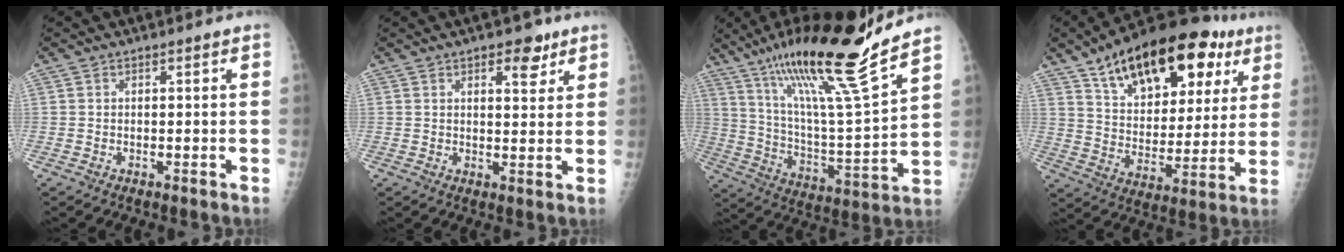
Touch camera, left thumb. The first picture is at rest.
{"total": 5.6, "force": [3.2, 2.7, 3.7], "torque": [-0.028, -0.014, 0.039]}
{"total": 24.4, "force": [17.3, 2.2, 17.1], "torque": [-0.269, -0.072, 0.301]}
{"total": 26.9, "force": [14.7, 13.7, 18.0], "torque": [-0.241, -0.013, 0.231]}